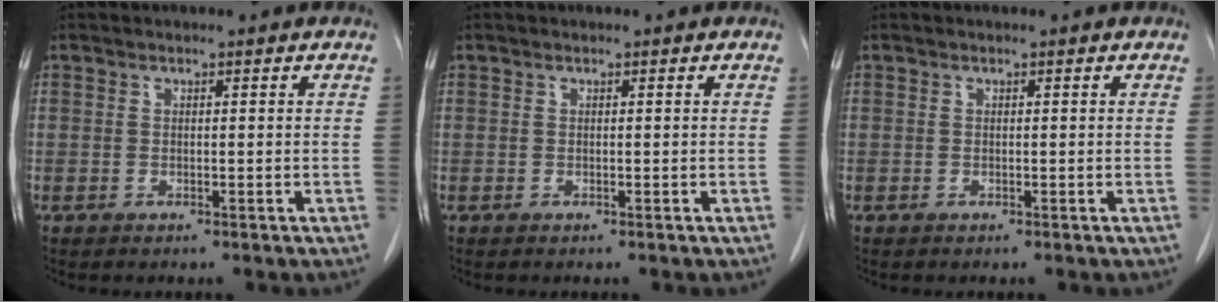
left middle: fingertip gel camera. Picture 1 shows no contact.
{"total": 0.0}
{"total": 0.0}